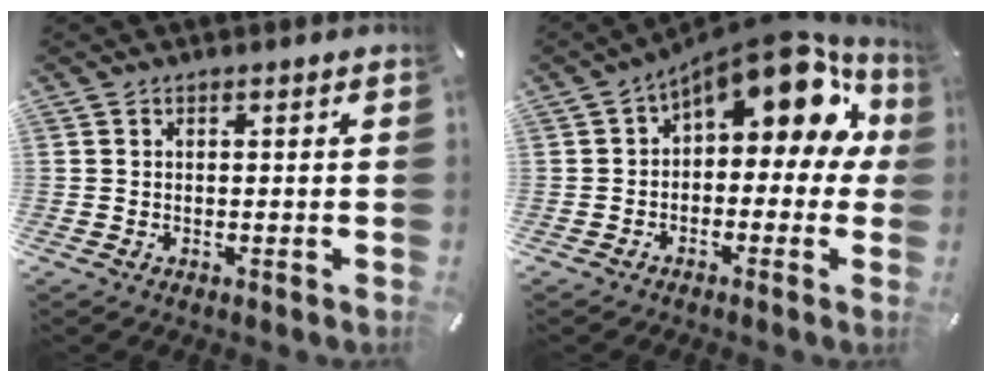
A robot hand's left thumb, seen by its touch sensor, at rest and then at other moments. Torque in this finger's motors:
{"motor_torque": [1.78, 3.22, 2.37, -0.39, 0.16]}